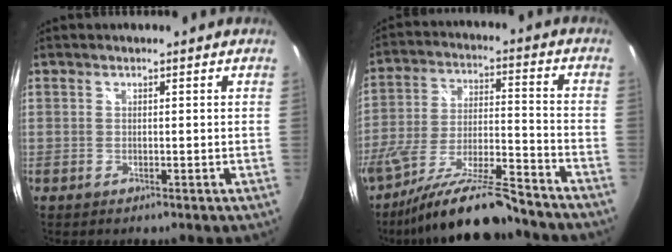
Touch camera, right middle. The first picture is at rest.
{"total": 18.1, "force": [-15.3, 1.6, 9.5], "torque": [-0.187, -0.037, -0.252]}